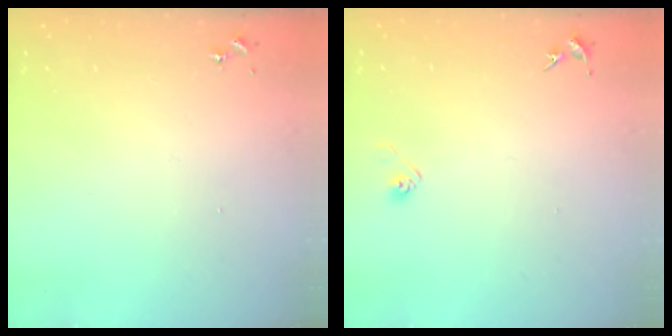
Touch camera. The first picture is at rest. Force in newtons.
{"total": 2.9, "press": 2.8, "slide": 0.8}